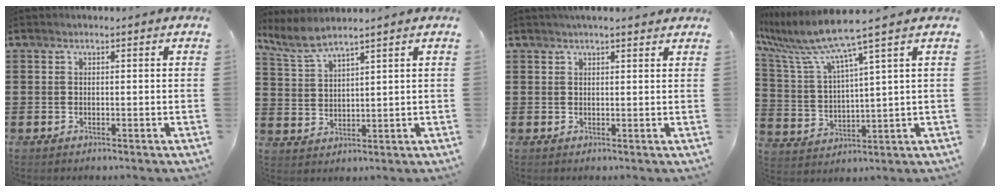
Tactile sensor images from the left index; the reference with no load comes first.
{"total": 4.6, "force": [4.0, 0.4, 2.3], "torque": [-0.057, -0.008, 0.071]}
{"total": 1.7, "force": [1.5, 0.2, 0.8], "torque": [-0.020, 0.003, 0.028]}
{"total": 8.6, "force": [6.7, -0.4, 5.4], "torque": [-0.141, -0.041, 0.107]}